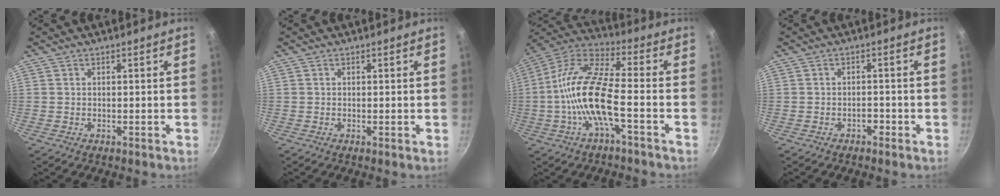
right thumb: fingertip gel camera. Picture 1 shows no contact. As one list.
[{"total": 0.6, "force": [0.0, 0.1, 0.6], "torque": [-0.012, -0.004, -0.001]}, {"total": 14.6, "force": [-3.2, 4.3, 13.6], "torque": [-0.290, 0.044, -0.066]}, {"total": 1.6, "force": [-0.9, 1.0, 0.8], "torque": [-0.003, 0.007, -0.017]}]